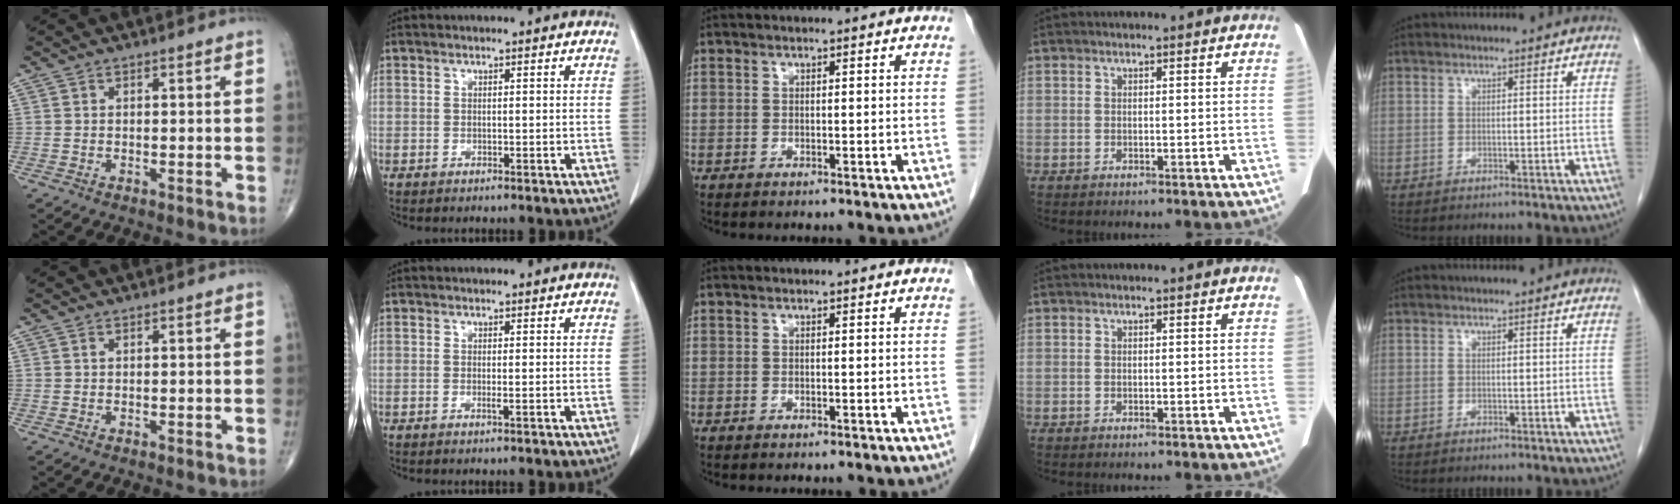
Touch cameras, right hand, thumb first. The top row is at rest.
{"index": {"total": 0.6, "force": [-0.1, 0.0, 0.6], "torque": [-0.014, -0.002, -0.001]}}